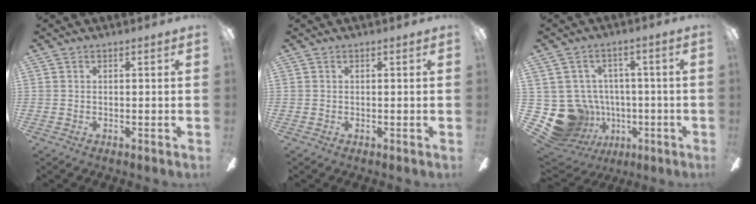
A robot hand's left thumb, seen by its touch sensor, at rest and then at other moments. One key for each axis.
{"total": 0.0}
{"total": 14.4, "fx": -3.8, "fy": 13.0, "fz": 4.8, "tx": -0.135, "ty": 0.014, "tz": -0.043}